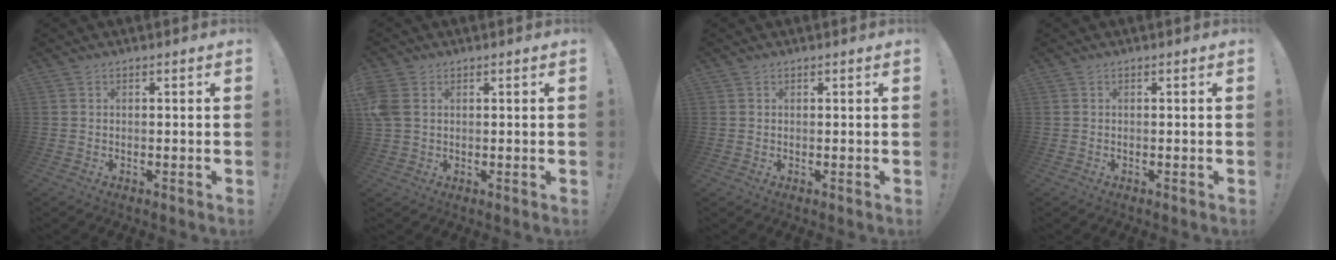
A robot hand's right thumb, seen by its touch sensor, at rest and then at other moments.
{"total": 5.7, "force": [1.7, 4.1, 3.6], "torque": [-0.075, 0.000, 0.035]}
{"total": 0.8, "force": [0.4, 0.6, -0.1], "torque": [0.008, -0.002, 0.006]}
{"total": 0.0}